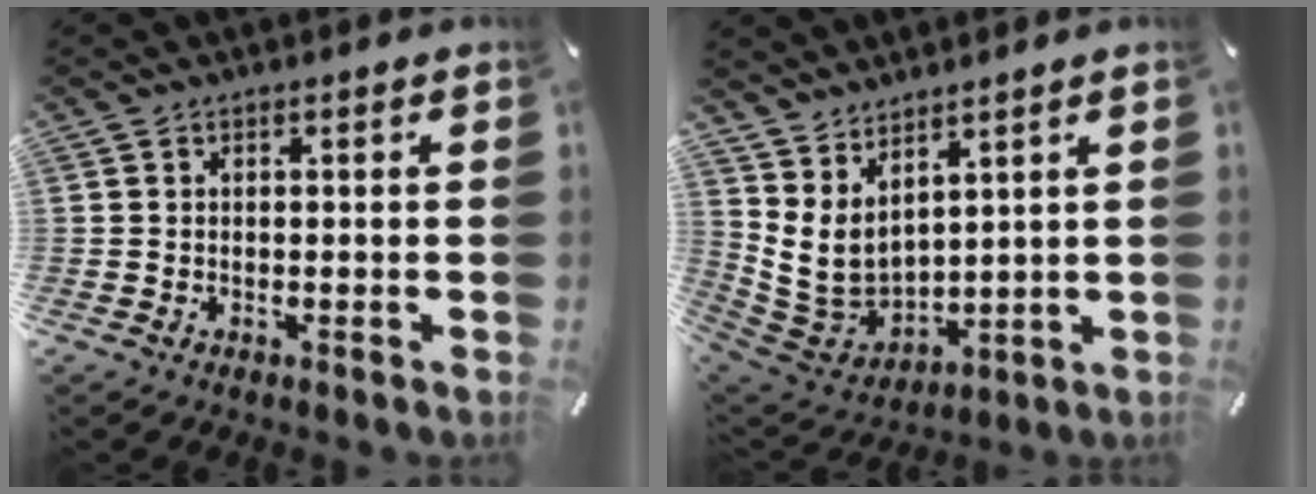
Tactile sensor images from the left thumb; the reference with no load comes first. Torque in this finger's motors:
{"motor_torque": [0.46, 0.39, 0.95, -1.01, 0.33]}